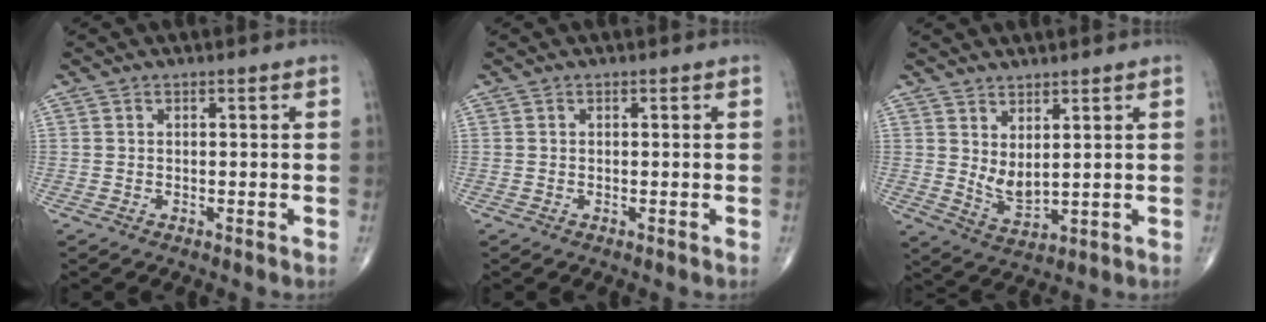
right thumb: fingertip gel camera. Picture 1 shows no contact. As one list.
[{"total": 0.0}, {"total": 5.2, "force": [2.0, 2.2, 4.3], "torque": [-0.078, -0.032, 0.051]}]